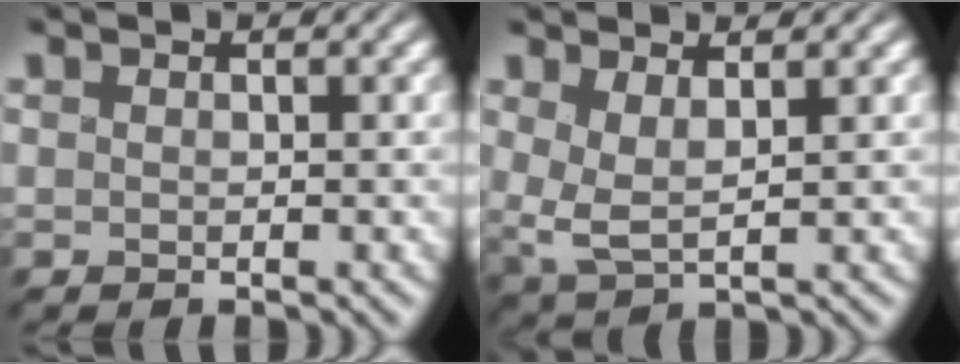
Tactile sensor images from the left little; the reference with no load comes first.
{"total": 2.3, "force": [0.5, 0.8, 2.2], "torque": [-0.060, -0.005, 0.021]}